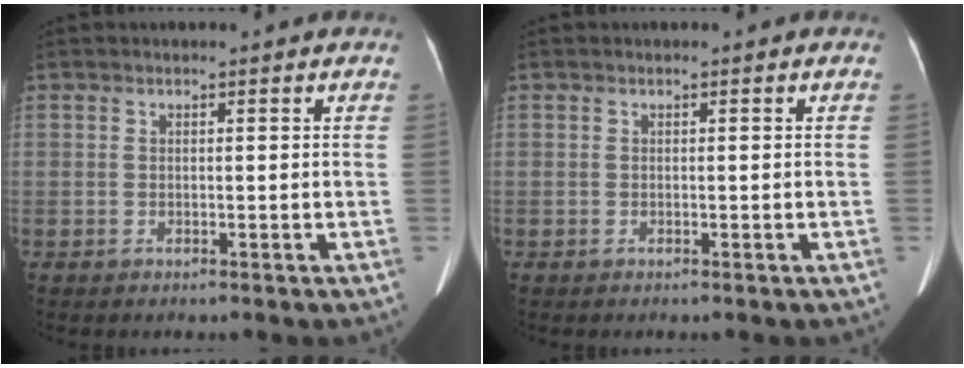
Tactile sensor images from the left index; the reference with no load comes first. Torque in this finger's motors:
{"motor_torque": [0.04, 0.04, 0.02, 0.02]}